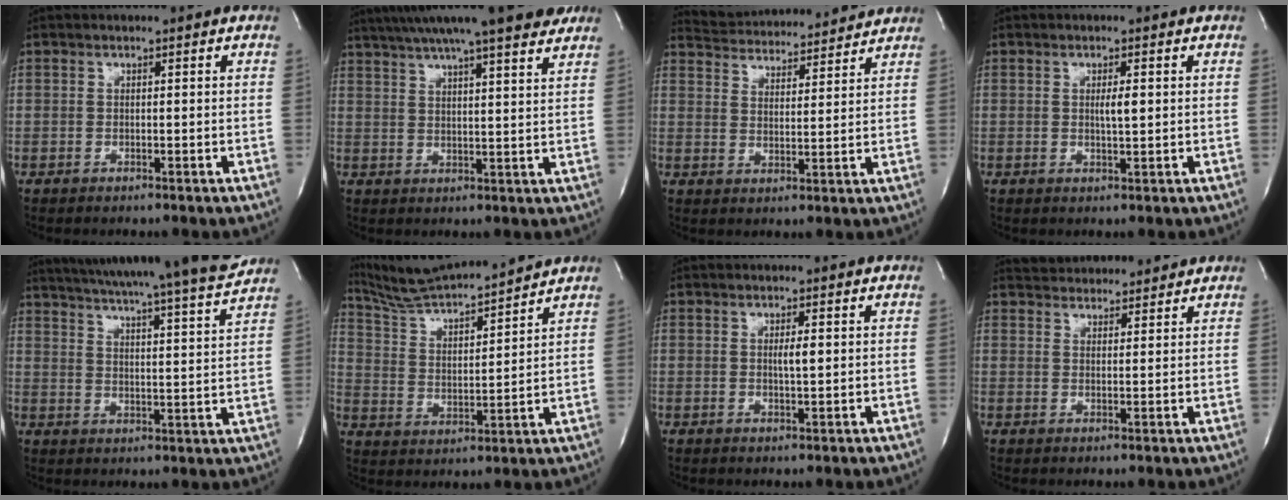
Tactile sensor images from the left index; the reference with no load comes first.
{"total": 18.7, "force": [15.2, 1.4, 10.8], "torque": [-0.181, 0.031, 0.211]}
{"total": 14.2, "force": [13.8, 1.8, 3.0], "torque": [-0.054, 0.023, 0.199]}
{"total": 2.1, "force": [0.4, 0.3, 2.1], "torque": [-0.038, 0.000, 0.005]}
{"total": 22.4, "force": [20.4, -1.2, 9.1], "torque": [-0.151, -0.044, 0.274]}
{"total": 15.3, "force": [14.5, 0.0, 4.9], "torque": [-0.102, 0.012, 0.248]}
{"total": 2.0, "force": [0.3, 0.2, 1.9], "torque": [-0.035, 0.000, 0.004]}
{"total": 7.4, "force": [7.1, 1.5, 1.2], "torque": [-0.020, 0.027, 0.101]}